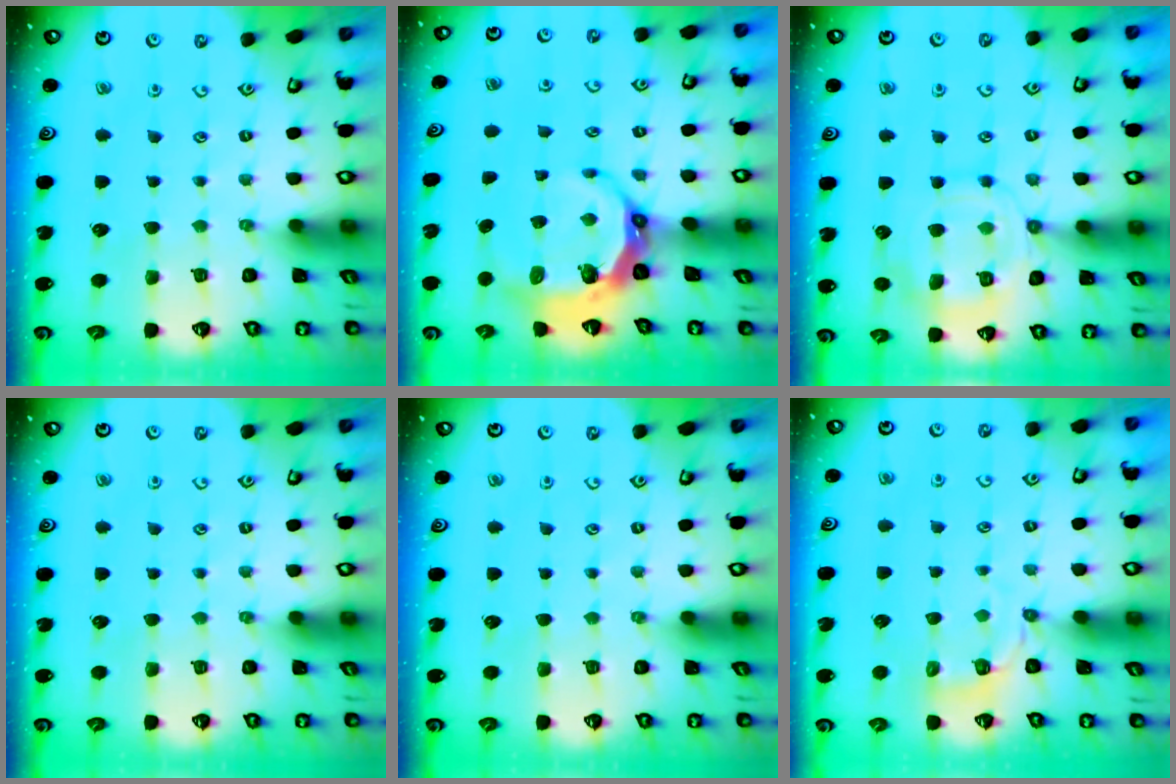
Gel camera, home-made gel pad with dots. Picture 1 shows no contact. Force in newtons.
{"total": 7.9, "press": 6.9, "slide": 3.8}
{"total": 12.4, "press": 12.3, "slide": 1.3}
{"total": 0.0}
{"total": 0.0}
{"total": 3.8, "press": 3.2, "slide": 2.1}